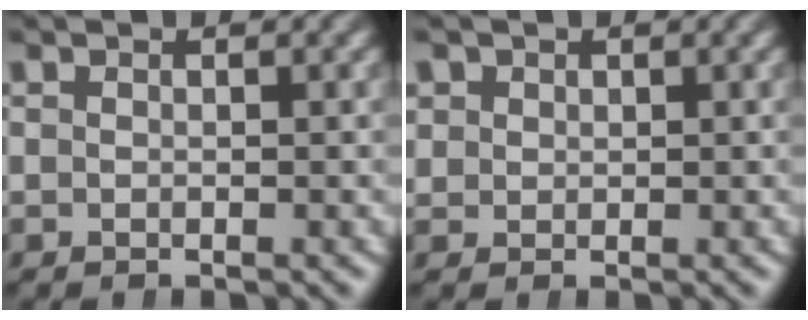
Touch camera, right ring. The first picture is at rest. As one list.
[{"total": 1.9, "force": [1.1, 1.5, 0.6], "torque": [-0.016, -0.008, 0.030]}]